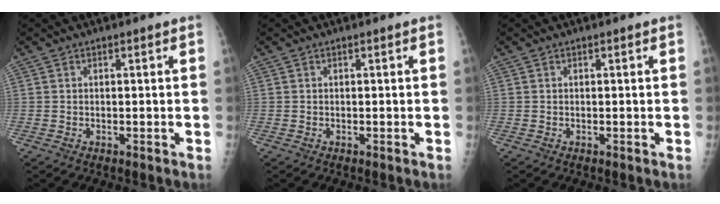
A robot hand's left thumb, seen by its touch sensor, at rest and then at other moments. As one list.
[{"total": 0.0}, {"total": 0.0}]